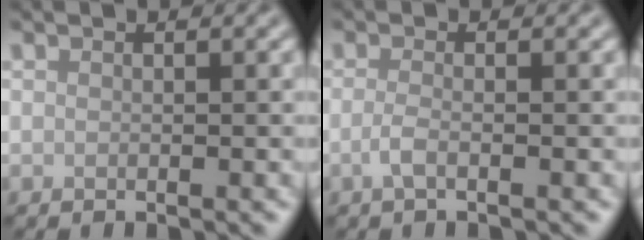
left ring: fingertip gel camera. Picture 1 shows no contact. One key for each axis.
{"total": 1.6, "fx": -0.5, "fy": 0.5, "fz": 1.4, "tx": -0.028, "ty": -0.002, "tz": -0.015}